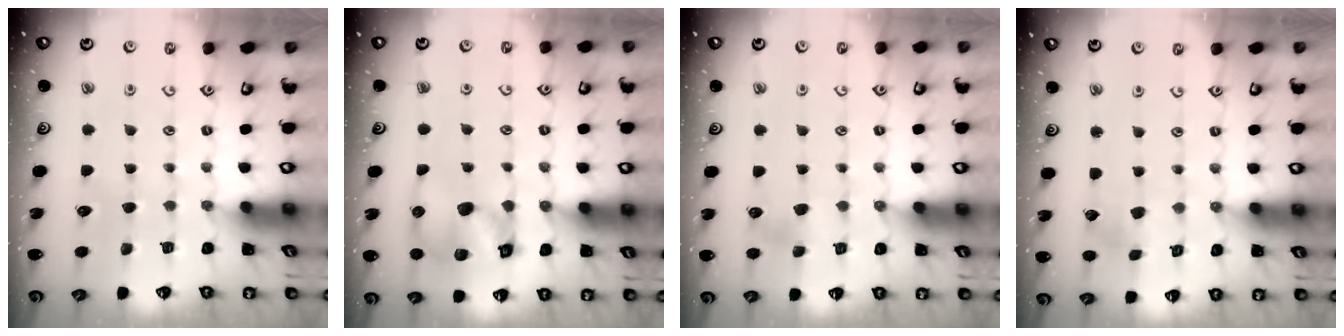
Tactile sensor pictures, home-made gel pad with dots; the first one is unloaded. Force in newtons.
{"total": 11.2, "press": 11.0, "slide": 1.8}
{"total": 2.4, "press": 2.4, "slide": 0.4}
{"total": 1.8, "press": 1.8, "slide": 0.1}